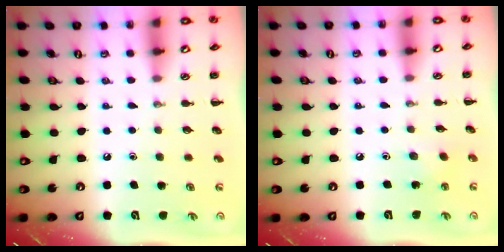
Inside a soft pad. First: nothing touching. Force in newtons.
{"total": 2.5, "press": 2.4, "slide": 0.8}